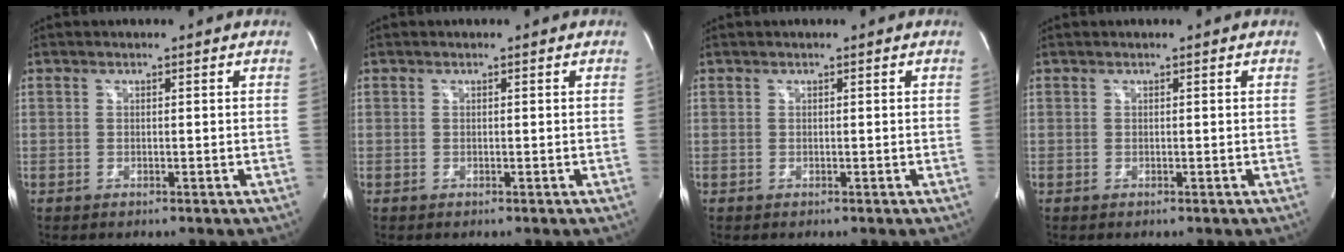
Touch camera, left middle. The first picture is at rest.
{"total": 0.0}
{"total": 0.0}
{"total": 0.0}